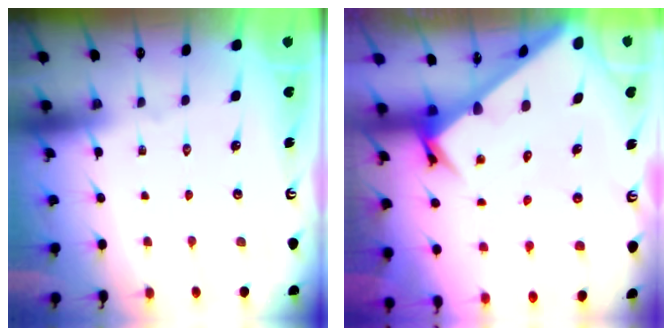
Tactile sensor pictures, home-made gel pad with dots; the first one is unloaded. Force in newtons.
{"total": 3.6, "press": 3.6, "slide": 0.4}